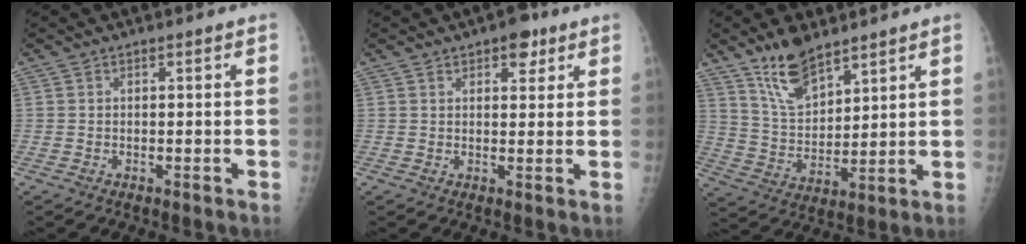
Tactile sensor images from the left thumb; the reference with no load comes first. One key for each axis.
{"total": 4.5, "fx": 2.6, "fy": 2.4, "fz": 2.8, "tx": -0.017, "ty": -0.009, "tz": 0.032}
{"total": 10.5, "fx": 7.8, "fy": 4.2, "fz": 5.5, "tx": -0.083, "ty": -0.051, "tz": 0.162}